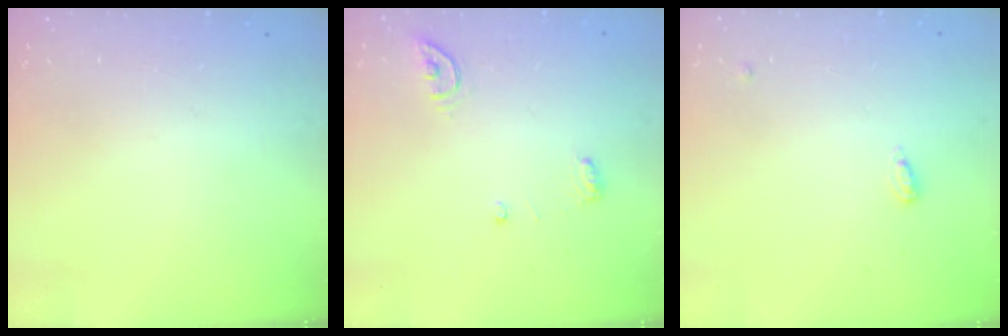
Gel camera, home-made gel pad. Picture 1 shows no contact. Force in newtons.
{"total": 5.5, "press": 5.5, "slide": 0.2}
{"total": 3.6, "press": 3.5, "slide": 0.7}